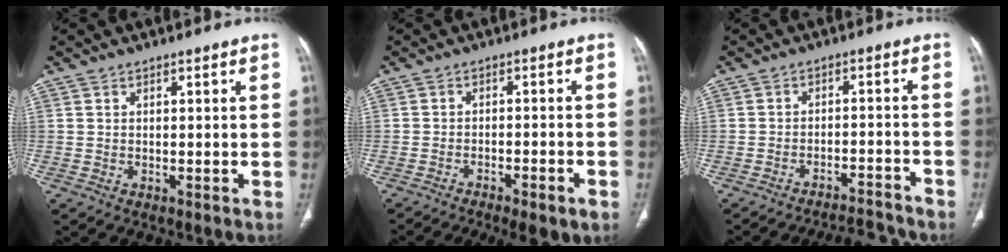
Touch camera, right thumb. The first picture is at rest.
{"total": 11.6, "force": [-8.4, 3.3, 7.4], "torque": [-0.112, 0.026, -0.118]}
{"total": 9.7, "force": [-9.4, 1.3, 1.8], "torque": [-0.028, 0.060, -0.131]}